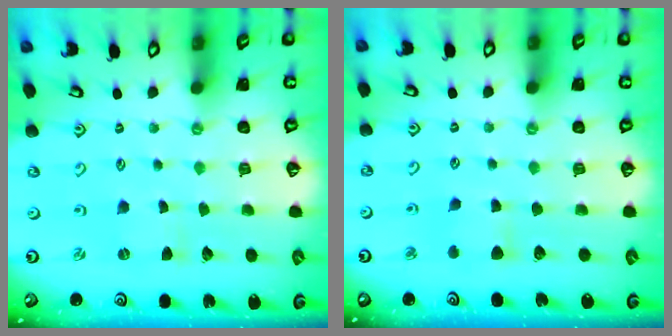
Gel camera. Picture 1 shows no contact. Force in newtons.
{"total": 4.1, "press": 4.1, "slide": 0.7}